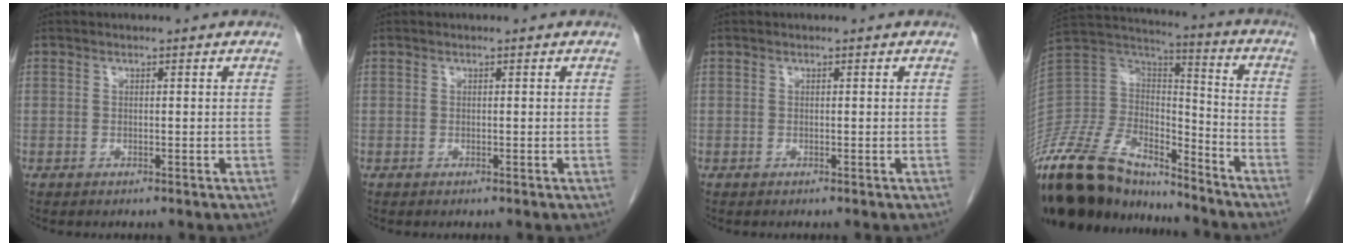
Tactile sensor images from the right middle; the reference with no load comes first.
{"total": 0.0}
{"total": 0.0}
{"total": 26.4, "force": [-21.9, 8.5, 12.1], "torque": [-0.292, -0.017, -0.390]}